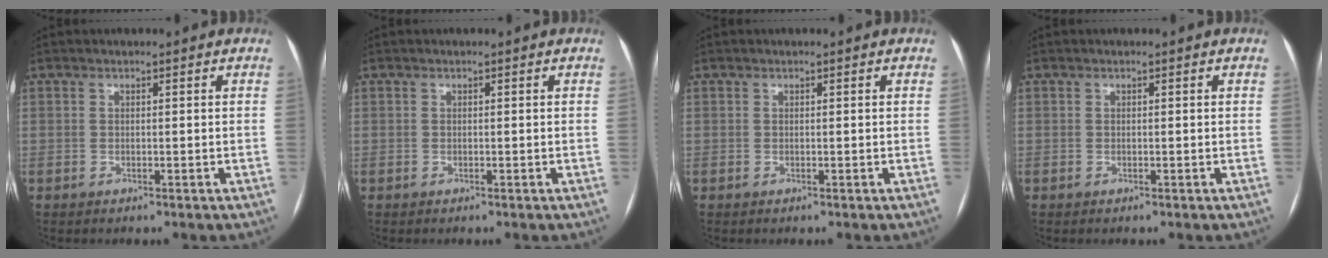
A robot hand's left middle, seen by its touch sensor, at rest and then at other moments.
{"total": 0.0}
{"total": 0.0}
{"total": 0.0}